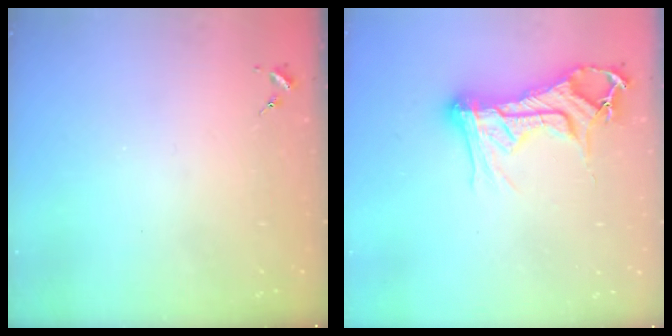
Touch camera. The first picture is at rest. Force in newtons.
{"total": 15.6, "press": 15.6, "slide": 1.1}